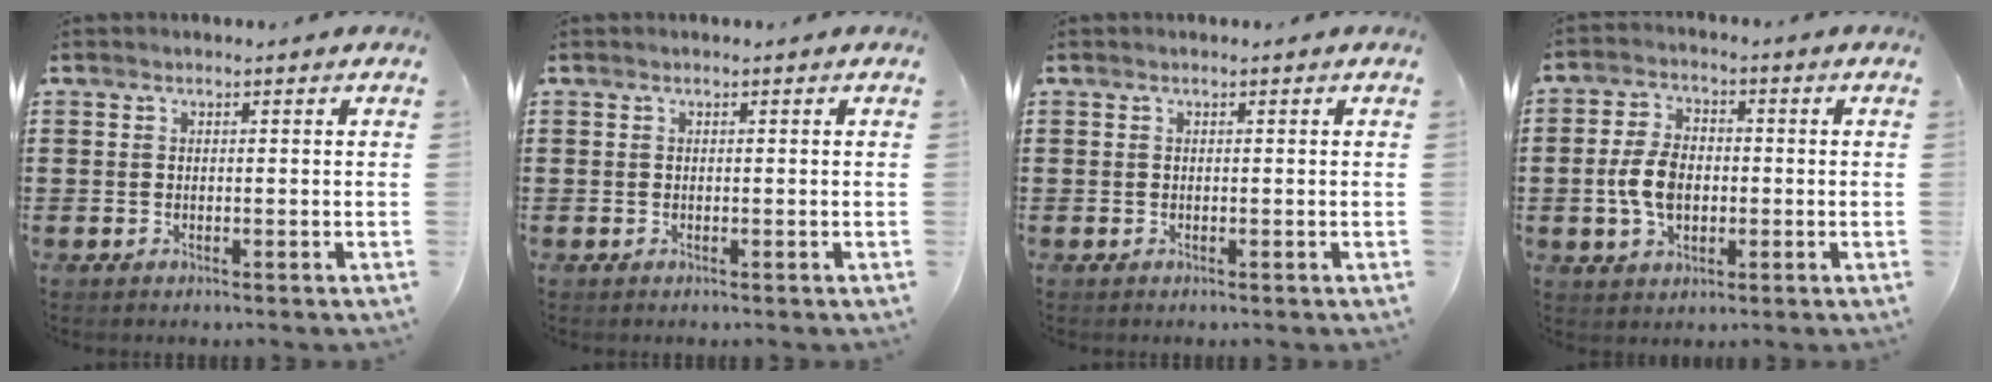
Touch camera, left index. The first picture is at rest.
{"total": 0.0}
{"total": 0.0}
{"total": 6.6, "force": [-0.9, 4.2, 5.0], "torque": [-0.122, 0.002, -0.023]}